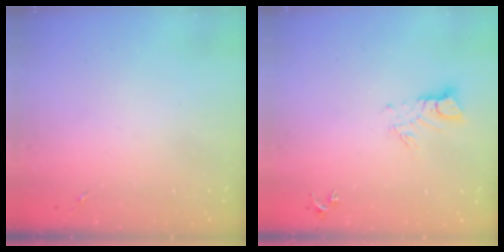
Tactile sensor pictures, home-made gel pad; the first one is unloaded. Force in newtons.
{"total": 6.7, "press": 6.7, "slide": 0.6}